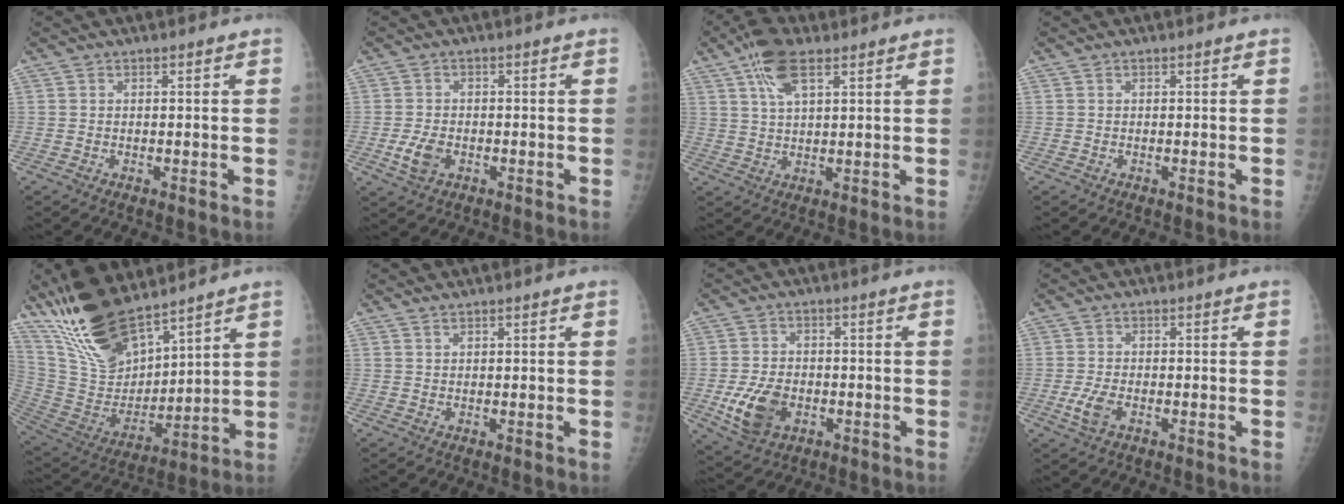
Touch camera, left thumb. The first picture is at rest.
{"total": 4.0, "force": [-1.2, 2.7, 2.7], "torque": [-0.051, 0.001, -0.021]}
{"total": 8.0, "force": [4.4, 3.1, 5.8], "torque": [-0.106, -0.003, 0.083]}
{"total": 0.0}
{"total": 19.1, "force": [15.0, 6.6, 9.9], "torque": [-0.150, -0.079, 0.296]}
{"total": 0.9, "force": [0.8, 0.1, 0.3], "torque": [-0.001, 0.001, 0.016]}
{"total": 8.4, "force": [-2.4, 5.8, 5.7], "torque": [-0.093, 0.005, -0.036]}
{"total": 3.3, "force": [-1.1, 1.7, 2.6], "torque": [-0.060, -0.001, -0.024]}